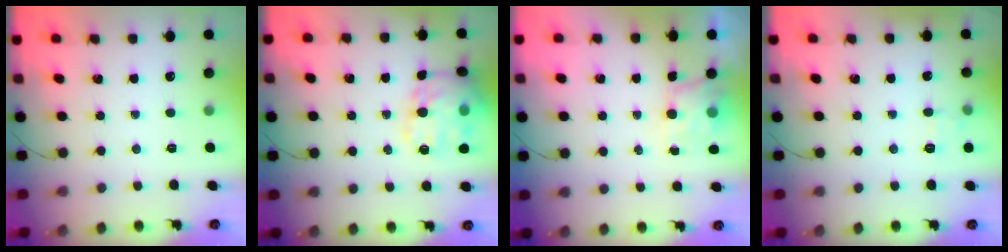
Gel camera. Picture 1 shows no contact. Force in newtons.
{"total": 18.0, "press": 17.9, "slide": 1.7}
{"total": 4.7, "press": 4.5, "slide": 1.1}
{"total": 6.3, "press": 6.0, "slide": 1.9}